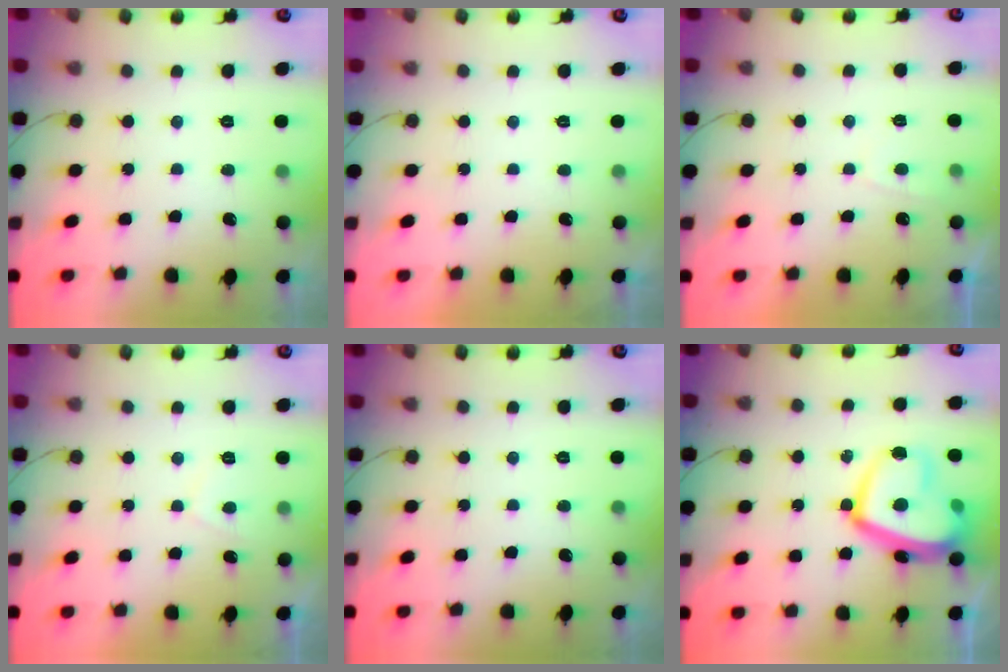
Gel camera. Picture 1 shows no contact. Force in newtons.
{"total": 2.3, "press": 2.3, "slide": 0.4}
{"total": 1.1, "press": 0.9, "slide": 0.5}
{"total": 1.8, "press": 1.7, "slide": 0.6}
{"total": 0.0}
{"total": 17.1, "press": 17.1, "slide": 1.6}